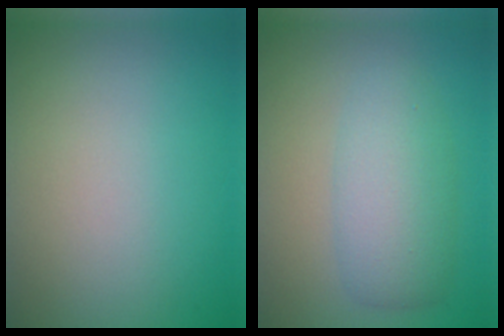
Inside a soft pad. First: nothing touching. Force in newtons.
{"total": 4.3, "press": 4.3, "slide": 0.1}